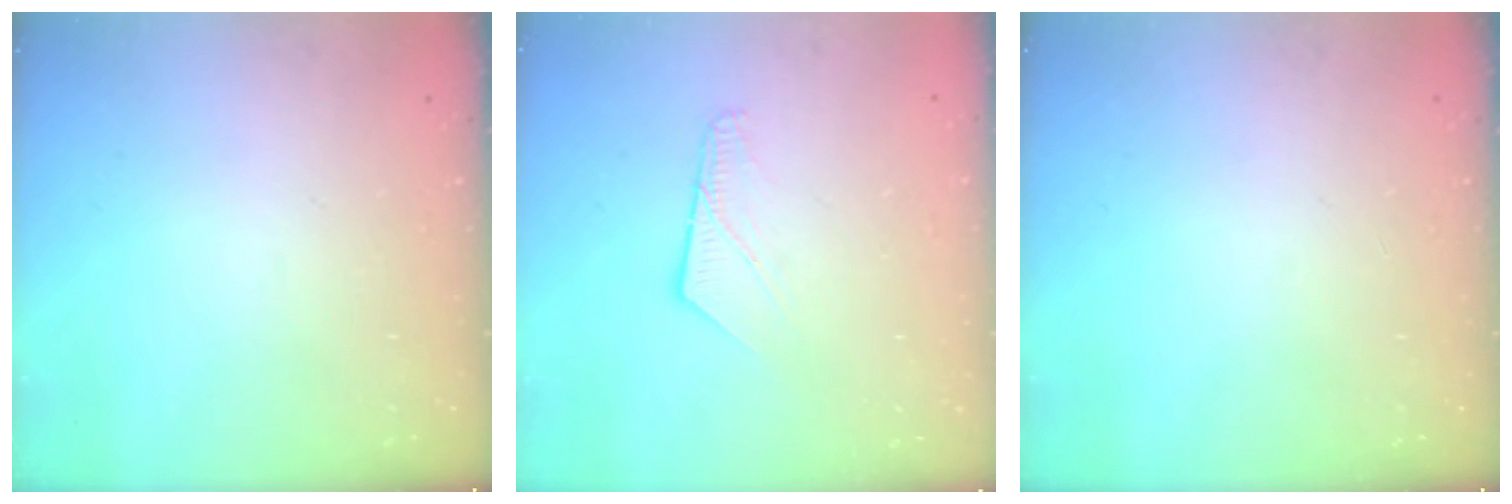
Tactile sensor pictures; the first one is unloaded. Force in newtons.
{"total": 7.2, "press": 7.2, "slide": 0.9}
{"total": 0.0}